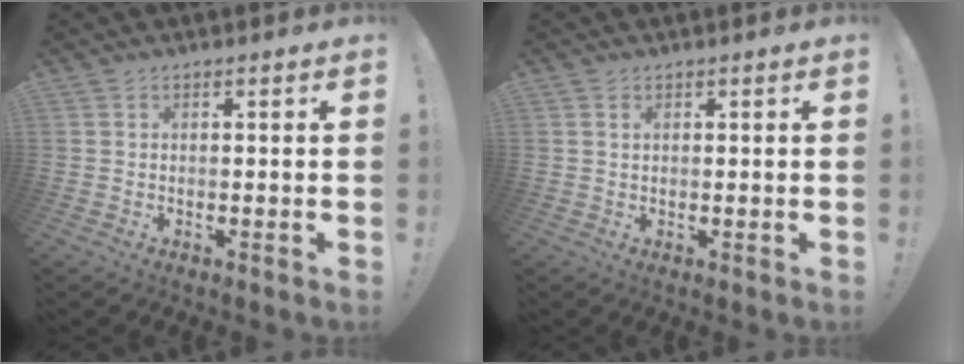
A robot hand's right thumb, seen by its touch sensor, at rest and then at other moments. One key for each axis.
{"total": 0.9, "fx": 0.6, "fy": 0.4, "fz": 0.6, "tx": -0.004, "ty": -0.002, "tz": 0.009}